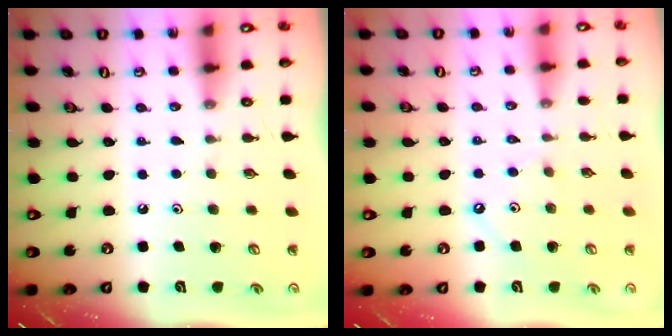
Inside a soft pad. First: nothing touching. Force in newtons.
{"total": 2.5, "press": 2.5, "slide": 0.5}